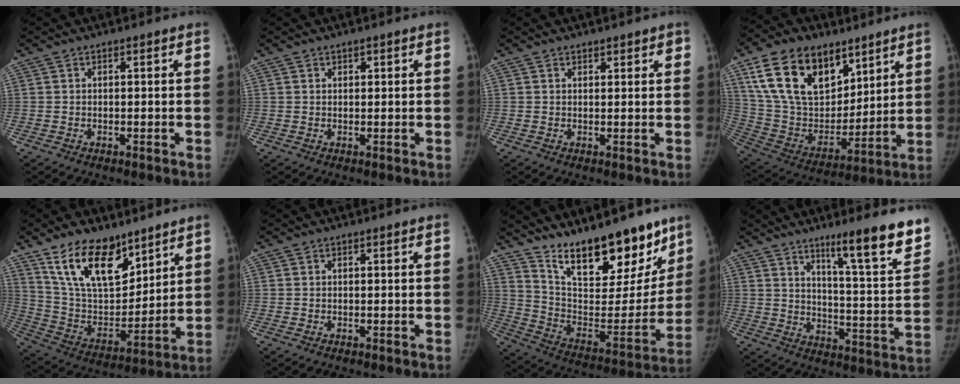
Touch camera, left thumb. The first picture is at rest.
{"total": 0.9, "force": [0.6, 0.6, 0.4], "torque": [0.003, -0.003, 0.009]}
{"total": 2.0, "force": [1.6, 1.0, 0.8], "torque": [0.005, -0.008, 0.019]}
{"total": 23.9, "force": [13.0, 14.7, 13.6], "torque": [-0.221, -0.034, 0.243]}
{"total": 18.3, "force": [12.1, 9.1, 10.3], "torque": [-0.135, -0.066, 0.234]}
{"total": 0.0}
{"total": 24.5, "force": [17.8, 9.2, 14.0], "torque": [-0.163, -0.095, 0.293]}
{"total": 16.8, "force": [11.1, 1.8, 12.5], "torque": [-0.145, -0.074, 0.167]}